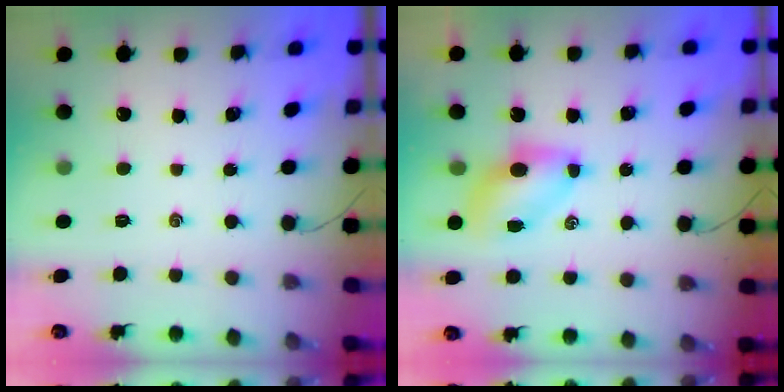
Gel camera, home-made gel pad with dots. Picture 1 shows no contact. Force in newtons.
{"total": 6.6, "press": 6.6, "slide": 0.9}